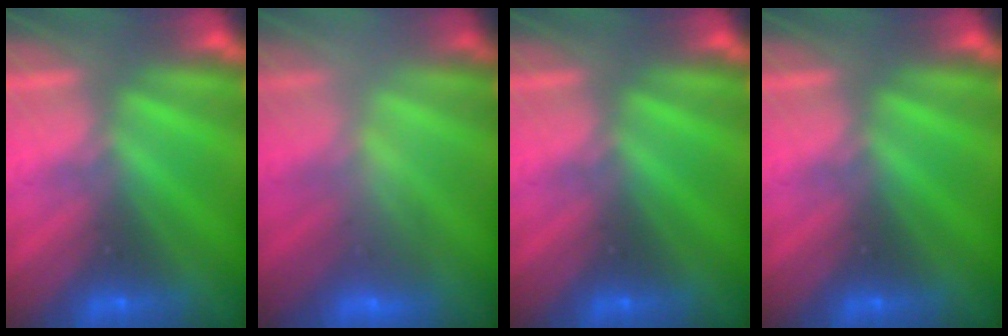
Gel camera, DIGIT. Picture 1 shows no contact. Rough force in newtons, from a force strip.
{"total": 2.3}
{"total": 0.0}
{"total": 0.0}